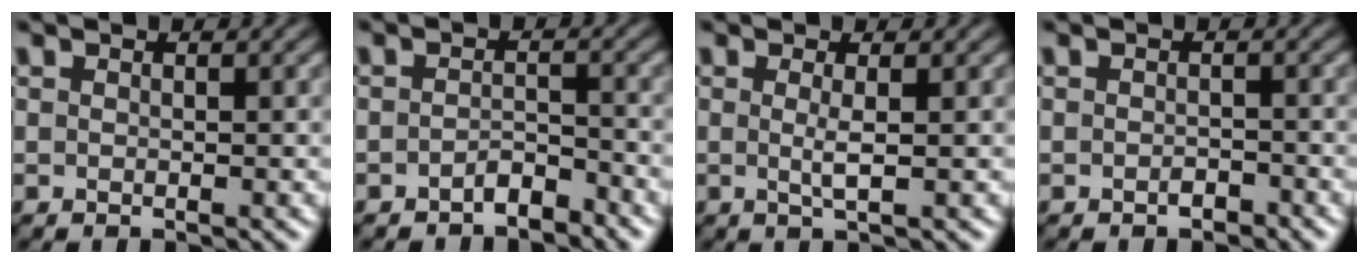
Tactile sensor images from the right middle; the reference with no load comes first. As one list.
[{"total": 1.8, "force": [-1.5, 0.6, 0.8], "torque": [-0.014, 0.007, -0.028]}, {"total": 1.6, "force": [0.1, 0.2, 1.6], "torque": [-0.033, -0.002, -0.001]}, {"total": 1.0, "force": [-0.6, 0.5, 0.5], "torque": [-0.008, 0.000, -0.011]}]